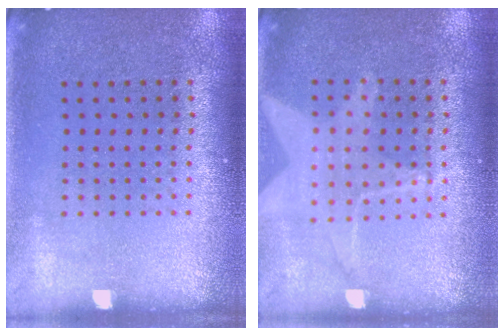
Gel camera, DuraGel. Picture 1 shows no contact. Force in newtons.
{"total": 1.5, "press": 1.4, "slide": 0.5}